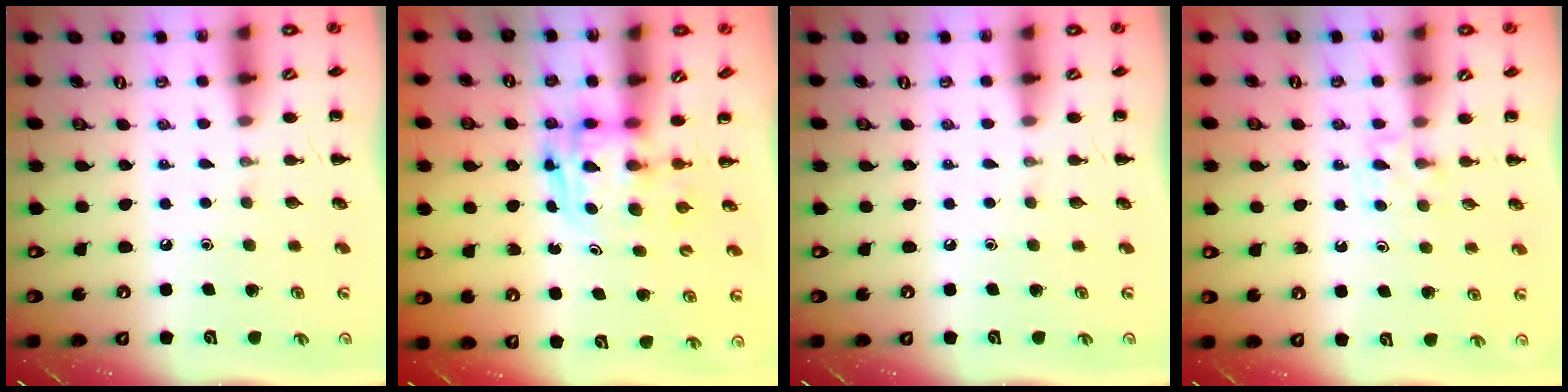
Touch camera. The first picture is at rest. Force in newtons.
{"total": 2.7, "press": 2.7, "slide": 0.2}
{"total": 0.0}
{"total": 4.6, "press": 4.3, "slide": 1.6}